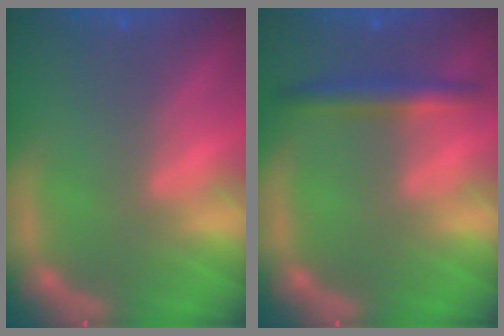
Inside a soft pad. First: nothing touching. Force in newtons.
{"total": 3.0}